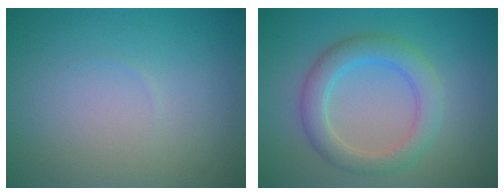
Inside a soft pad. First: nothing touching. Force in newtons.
{"total": 4.1, "press": 4.1, "slide": 0.3}